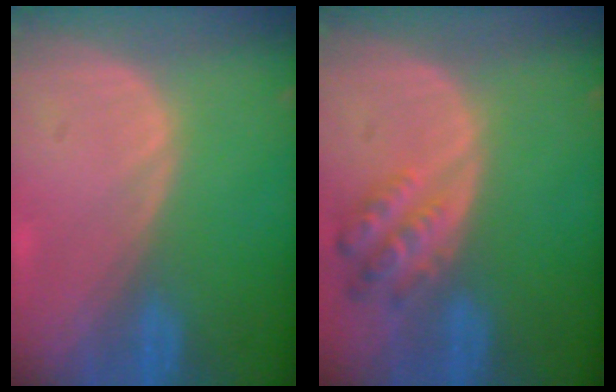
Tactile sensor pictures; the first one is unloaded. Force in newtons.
{"total": 5.3, "press": 5.0, "slide": 1.9}